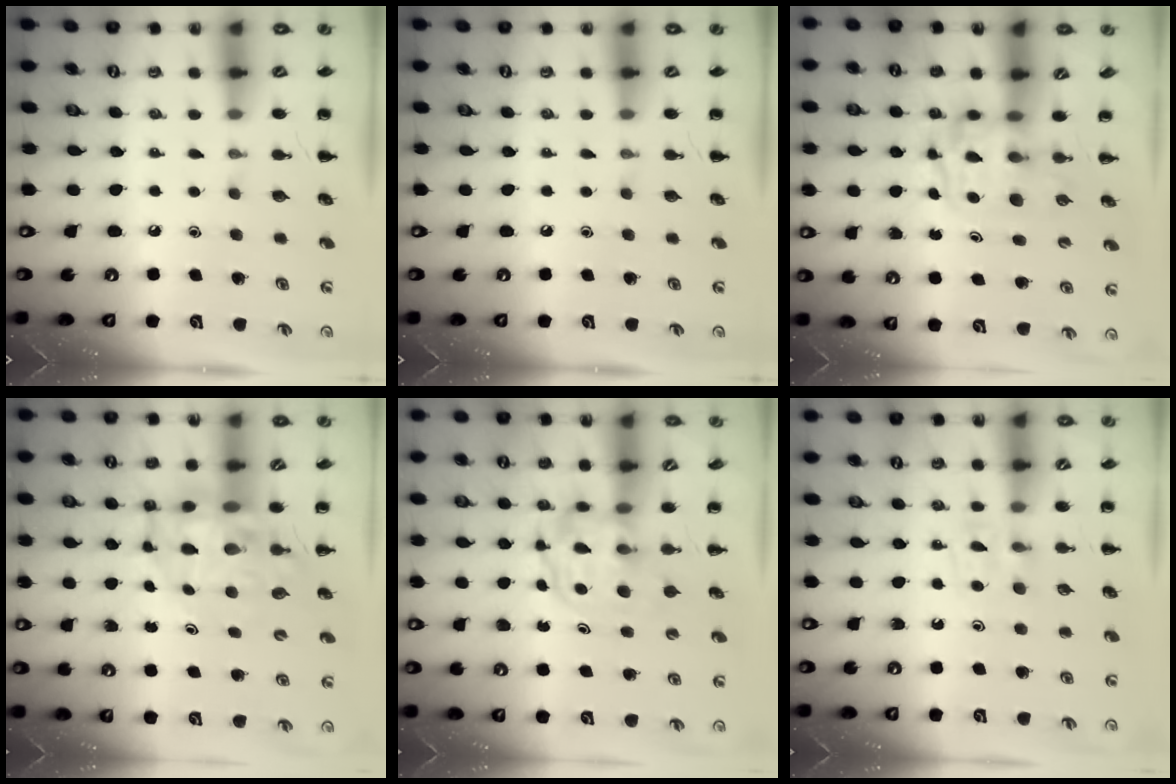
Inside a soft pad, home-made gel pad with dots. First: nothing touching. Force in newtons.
{"total": 0.0}
{"total": 3.4, "press": 3.3, "slide": 0.6}
{"total": 7.5, "press": 7.1, "slide": 2.4}
{"total": 3.9, "press": 3.9, "slide": 0.2}
{"total": 3.8, "press": 3.5, "slide": 1.5}